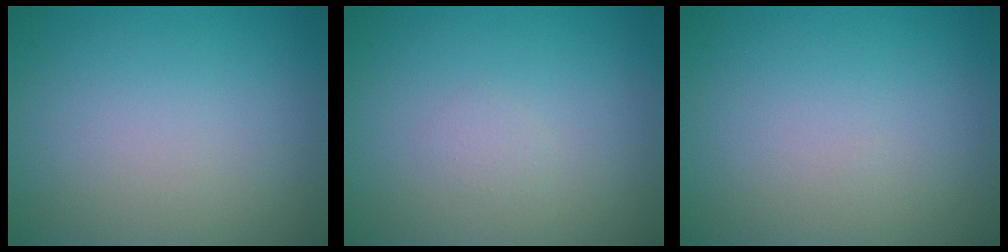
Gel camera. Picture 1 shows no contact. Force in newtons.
{"total": 0.6, "press": 0.6, "slide": 0.0}
{"total": 0.0}